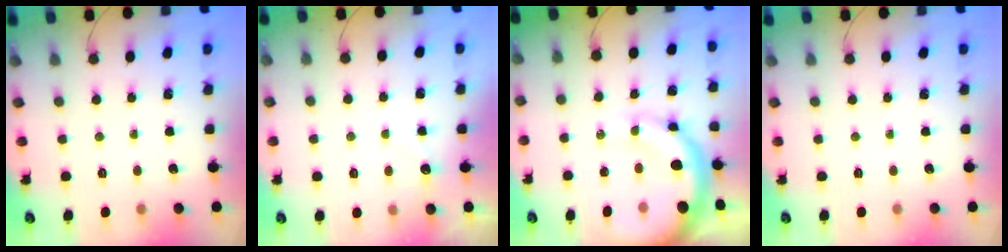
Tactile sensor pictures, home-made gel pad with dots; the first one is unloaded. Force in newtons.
{"total": 5.1, "press": 4.9, "slide": 1.3}
{"total": 13.5, "press": 13.2, "slide": 2.6}
{"total": 0.0}